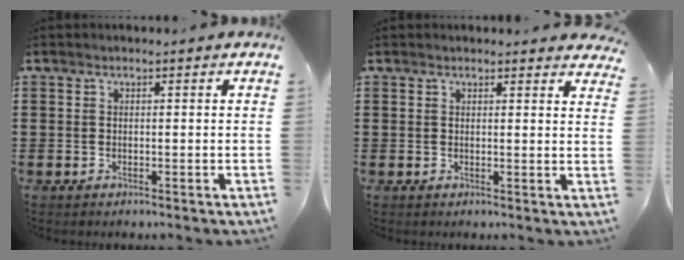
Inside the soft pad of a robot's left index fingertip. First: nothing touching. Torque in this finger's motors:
{"motor_torque": [1.18, -0.96, 0.18, 0.04]}